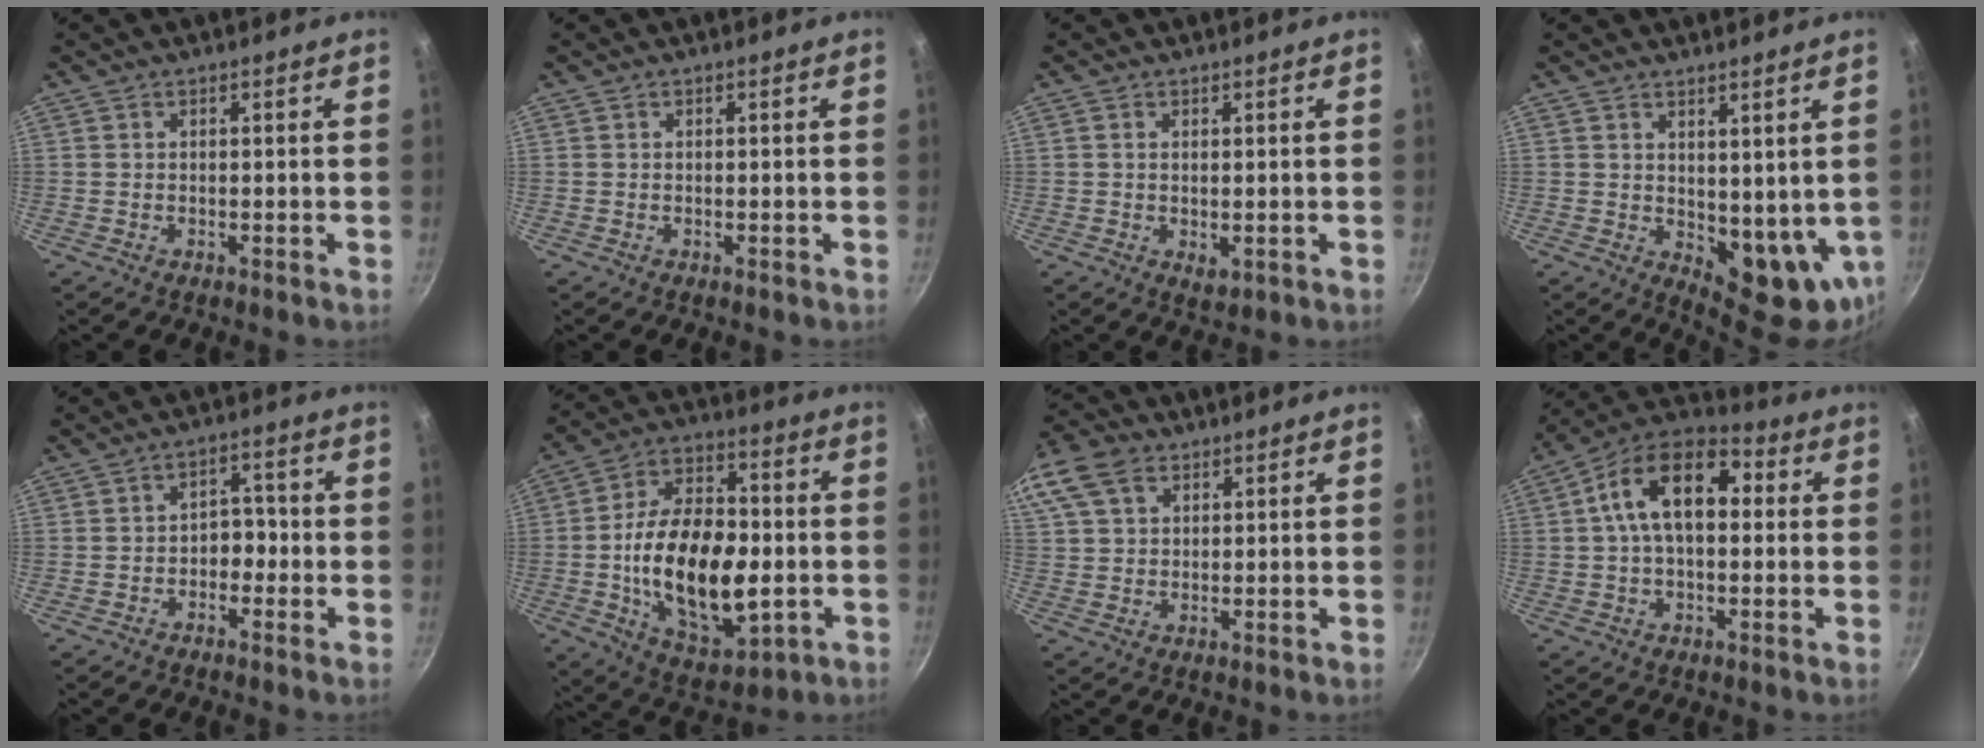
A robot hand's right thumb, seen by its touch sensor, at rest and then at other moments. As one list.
[{"total": 0.0}, {"total": 2.1, "force": [0.2, 1.2, 1.7], "torque": [-0.027, -0.006, 0.004]}, {"total": 9.9, "force": [2.2, 5.3, 8.0], "torque": [-0.089, -0.026, 0.048]}, {"total": 3.8, "force": [-1.2, 2.8, 2.3], "torque": [0.006, 0.022, -0.023]}, {"total": 23.3, "force": [-2.9, 13.4, 18.9], "torque": [-0.301, 0.020, -0.039]}, {"total": 14.7, "force": [7.1, 10.1, 7.9], "torque": [-0.181, 0.033, 0.134]}, {"total": 15.6, "force": [2.6, 9.4, 12.2], "torque": [-0.173, 0.029, 0.020]}]